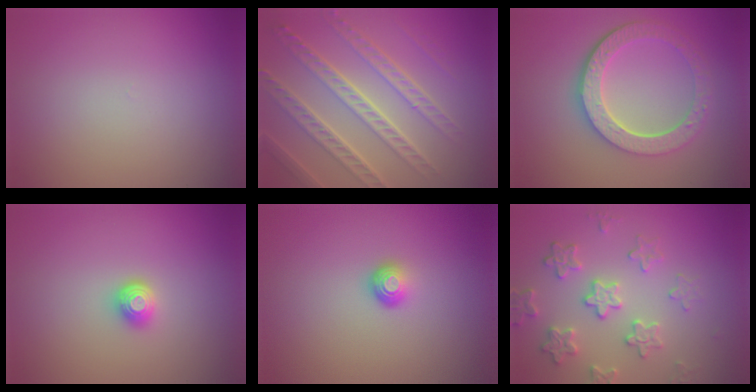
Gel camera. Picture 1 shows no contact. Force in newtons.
{"total": 7.4, "press": 5.3, "slide": 5.2}
{"total": 5.8, "press": 4.6, "slide": 3.6}
{"total": 1.5, "press": 1.3, "slide": 0.8}
{"total": 1.4, "press": 1.1, "slide": 1.0}
{"total": 4.2, "press": 3.7, "slide": 2.0}